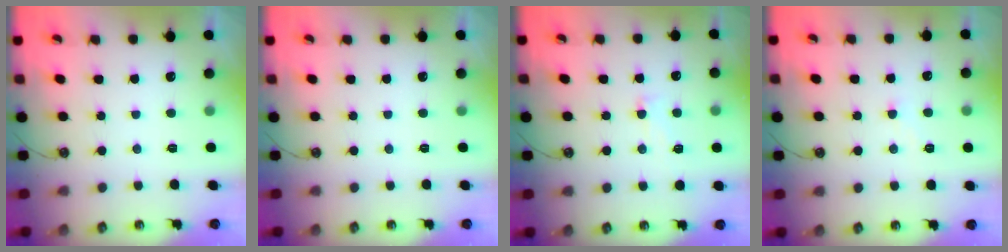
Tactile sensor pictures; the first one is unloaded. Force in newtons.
{"total": 0.0}
{"total": 3.7, "press": 3.6, "slide": 0.8}
{"total": 1.1, "press": 1.0, "slide": 0.4}